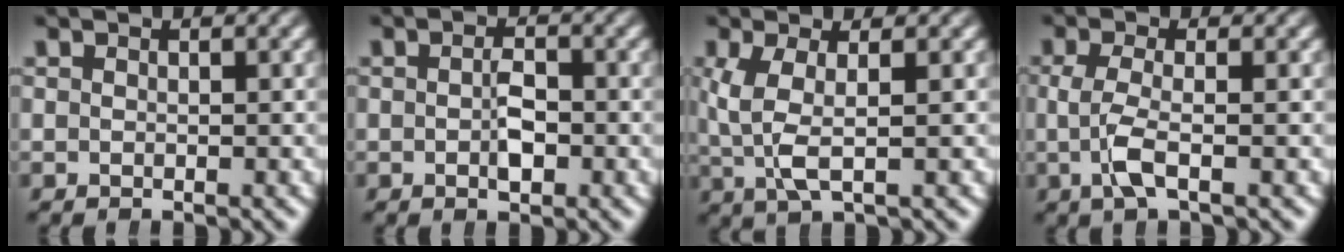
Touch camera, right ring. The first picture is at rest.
{"total": 1.9, "force": [-0.5, 1.0, 1.5], "torque": [-0.030, -0.004, -0.010]}
{"total": 3.4, "force": [0.1, 1.2, 3.2], "torque": [-0.086, -0.019, 0.017]}
{"total": 2.7, "force": [-0.5, 0.7, 2.6], "torque": [-0.066, -0.016, -0.002]}